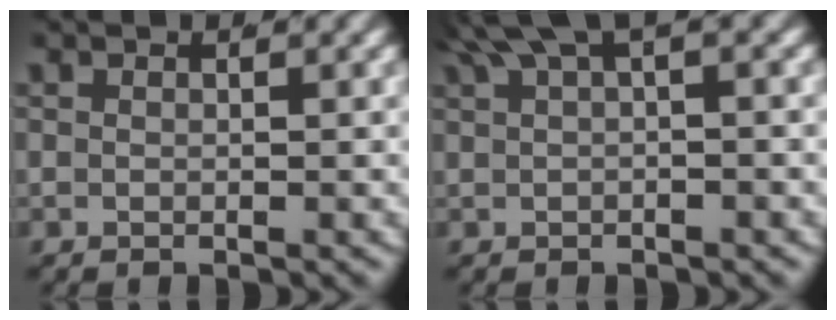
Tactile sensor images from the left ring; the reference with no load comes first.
{"total": 3.2, "force": [2.0, 0.6, 2.4], "torque": [-0.036, 0.011, 0.035]}